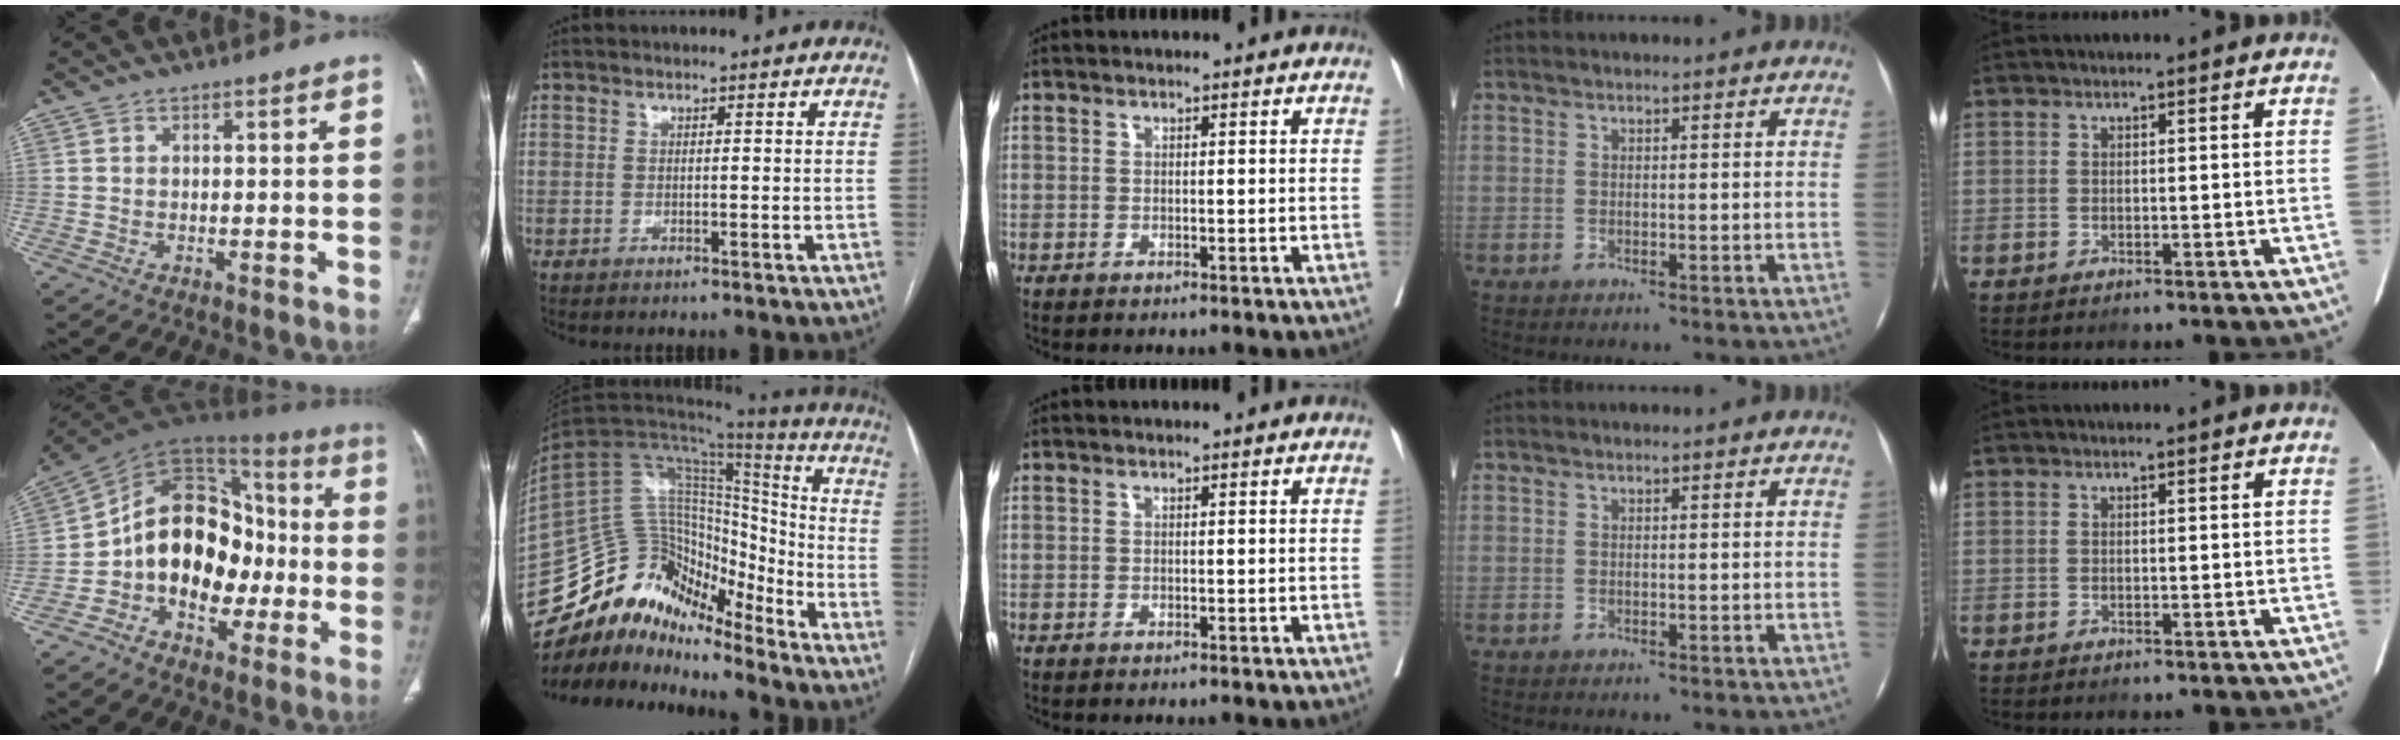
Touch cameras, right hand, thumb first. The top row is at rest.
{"thumb": {"total": 18.6, "force": [-4.0, 13.2, 12.5], "torque": [-0.157, 0.065, -0.065]}, "index": {"total": 18.9, "force": [-16.2, 7.8, 5.8], "torque": [-0.105, 0.063, -0.277]}}